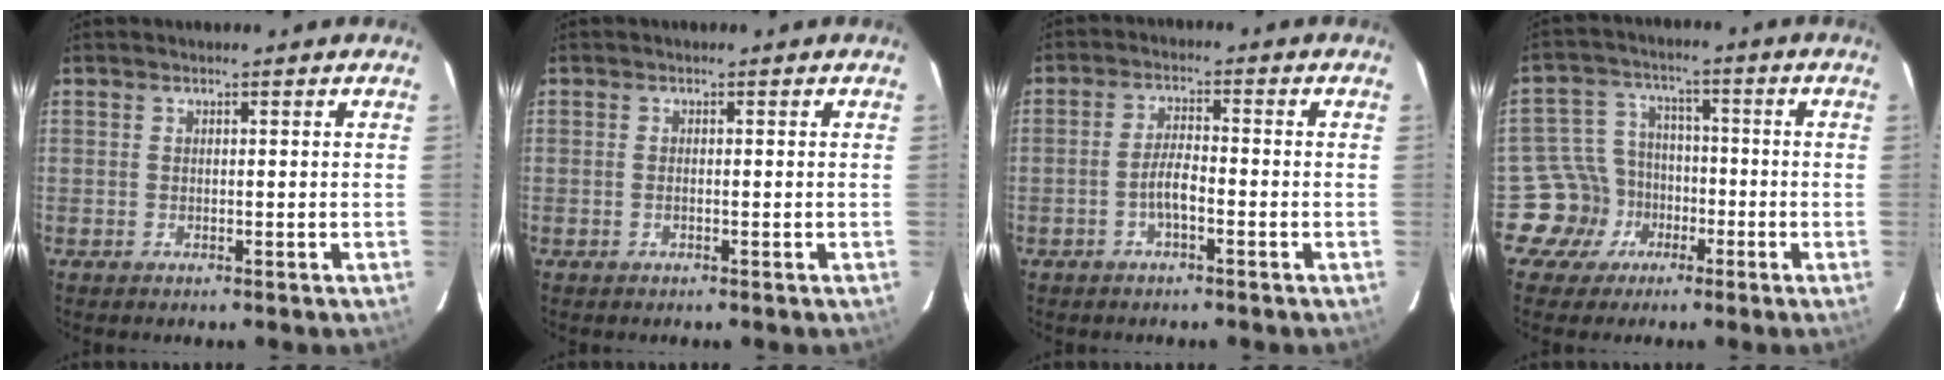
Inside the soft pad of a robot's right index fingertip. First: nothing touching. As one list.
[{"total": 0.5, "force": [-0.2, 0.2, 0.5], "torque": [-0.011, 0.001, -0.004]}, {"total": 3.7, "force": [-1.8, 0.9, 3.1], "torque": [-0.065, 0.005, -0.033]}, {"total": 8.7, "force": [-4.4, 7.5, 0.4], "torque": [-0.029, 0.028, -0.071]}]